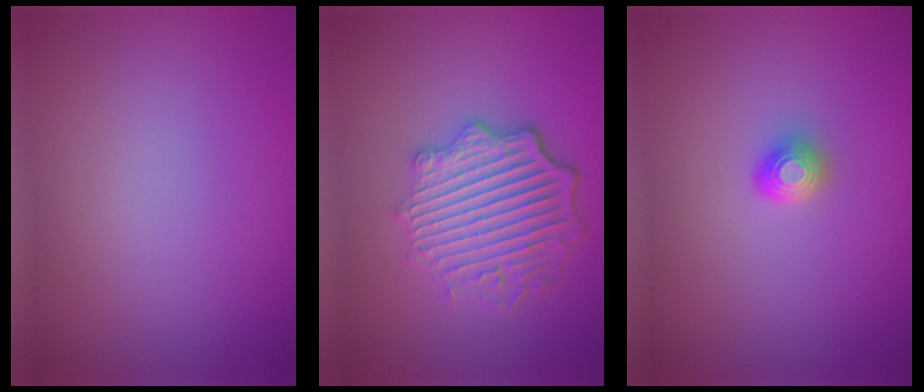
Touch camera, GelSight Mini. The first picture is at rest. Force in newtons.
{"total": 5.9, "press": 4.5, "slide": 3.9}
{"total": 1.4, "press": 1.2, "slide": 0.7}